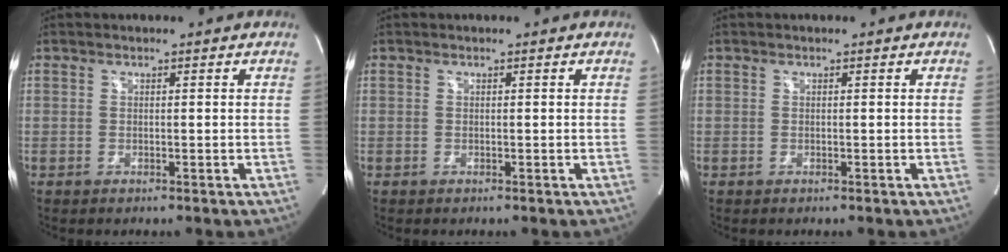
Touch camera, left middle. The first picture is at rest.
{"total": 0.0}
{"total": 0.0}